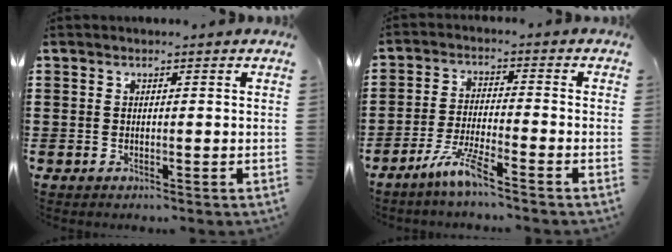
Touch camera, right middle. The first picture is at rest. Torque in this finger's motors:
{"motor_torque": [2.14, 0.00, 0.10, 0.12]}